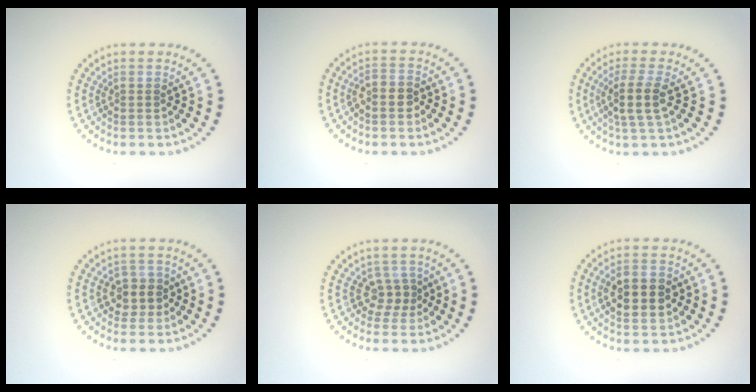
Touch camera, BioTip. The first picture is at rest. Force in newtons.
{"total": 1.9, "press": 1.8, "slide": 0.8}
{"total": 2.7, "press": 2.3, "slide": 1.5}
{"total": 2.3, "press": 2.1, "slide": 0.9}
{"total": 1.9, "press": 1.4, "slide": 1.2}
{"total": 4.6, "press": 4.6, "slide": 0.1}